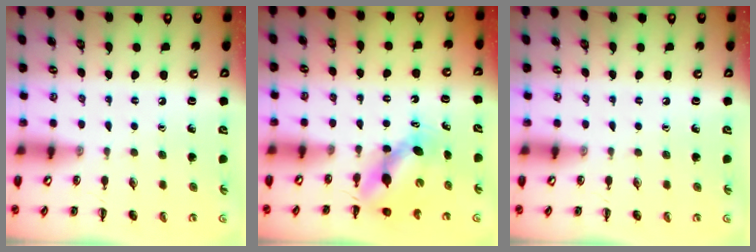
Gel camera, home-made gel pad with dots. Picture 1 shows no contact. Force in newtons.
{"total": 6.2, "press": 6.2, "slide": 0.5}
{"total": 0.0}